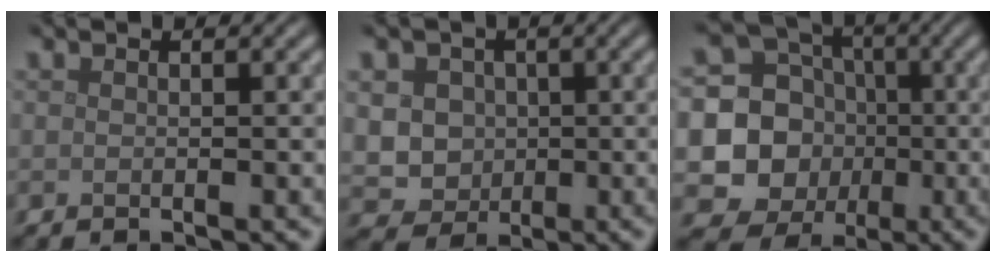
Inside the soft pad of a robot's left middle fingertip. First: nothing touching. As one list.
[{"total": 4.7, "force": [0.4, 4.3, 1.8], "torque": [-0.033, 0.012, 0.000]}, {"total": 11.1, "force": [-1.3, 10.5, 3.4], "torque": [-0.068, 0.004, -0.042]}]